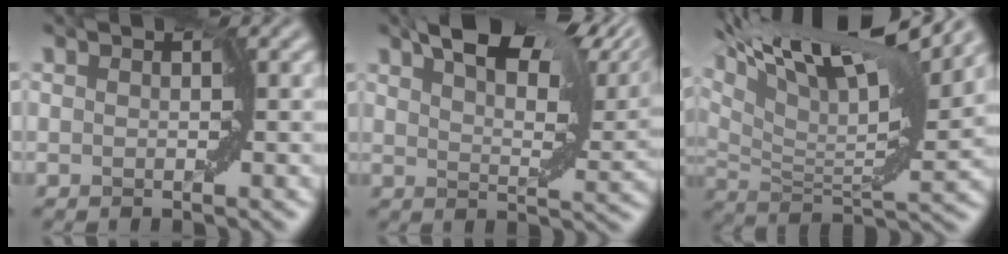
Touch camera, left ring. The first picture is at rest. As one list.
[{"total": 10.8, "force": [7.2, 3.7, 7.2], "torque": [-0.118, 0.015, 0.122]}, {"total": 13.4, "force": [9.5, 2.8, 9.1], "torque": [-0.172, 0.006, 0.176]}]